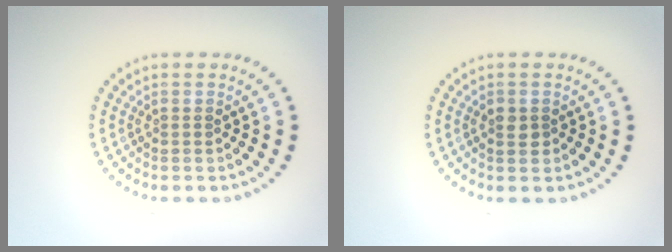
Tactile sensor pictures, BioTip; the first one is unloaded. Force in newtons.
{"total": 1.3, "press": 1.3, "slide": 0.1}